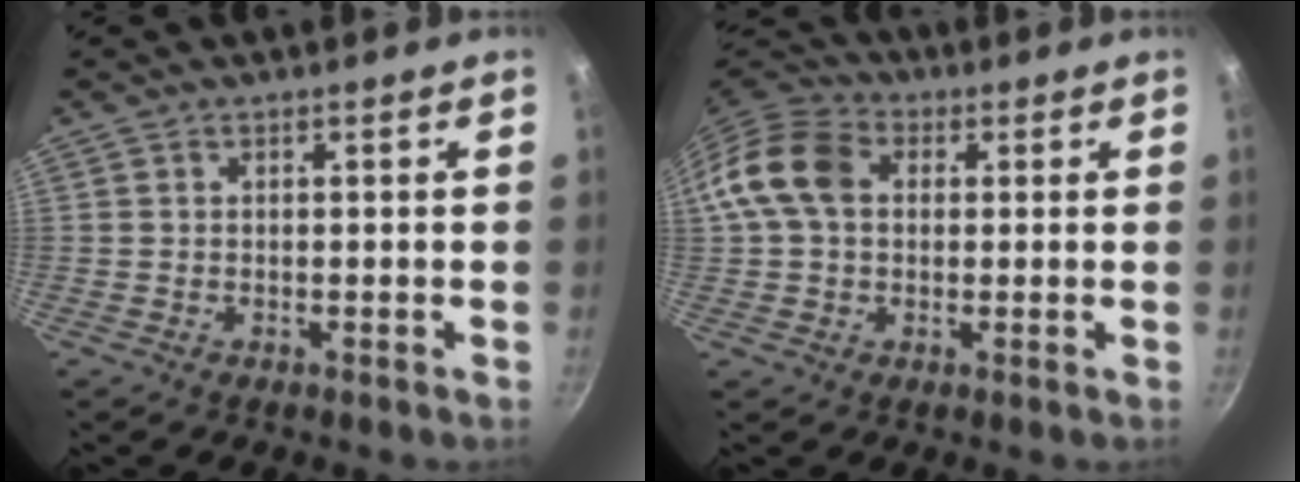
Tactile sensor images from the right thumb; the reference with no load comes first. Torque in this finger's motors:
{"motor_torque": [-0.58, 1.00, 0.23, -0.25, 0.14]}